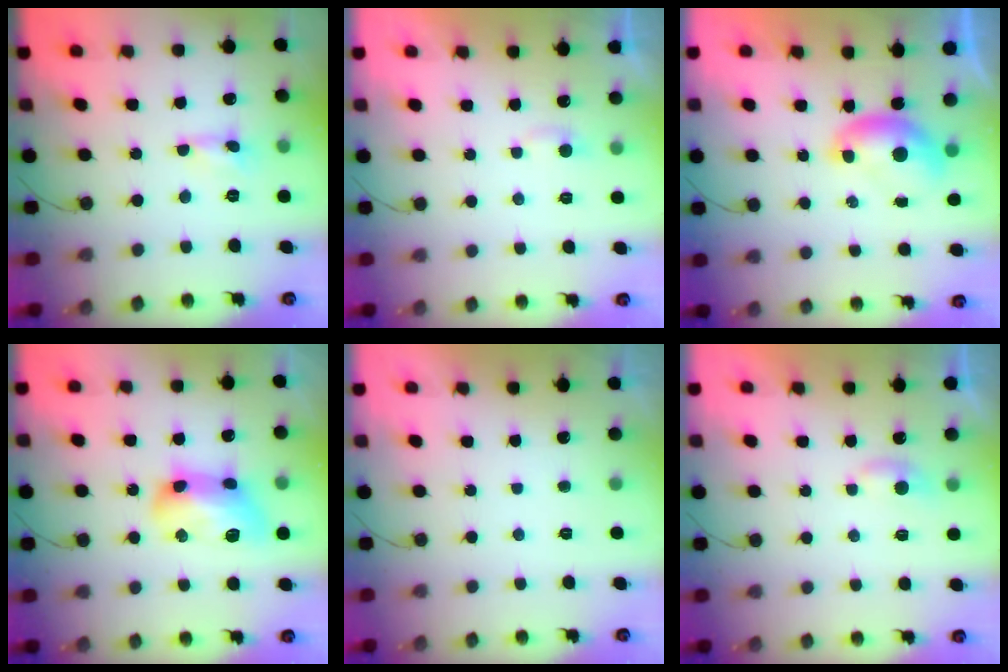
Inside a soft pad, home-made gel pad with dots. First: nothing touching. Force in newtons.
{"total": 3.8, "press": 3.7, "slide": 0.4}
{"total": 6.8, "press": 6.7, "slide": 0.4}
{"total": 14.3, "press": 14.2, "slide": 0.5}
{"total": 0.0}
{"total": 3.9, "press": 3.8, "slide": 0.4}